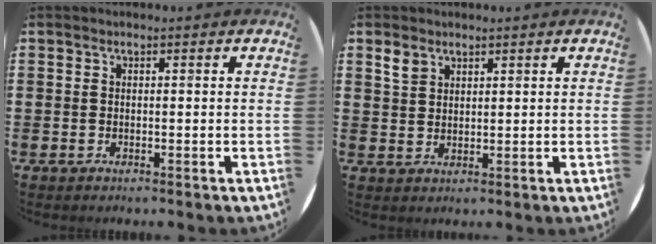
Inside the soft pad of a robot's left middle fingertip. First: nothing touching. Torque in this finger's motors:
{"motor_torque": [0.49, -0.34, 0.03, 0.03]}